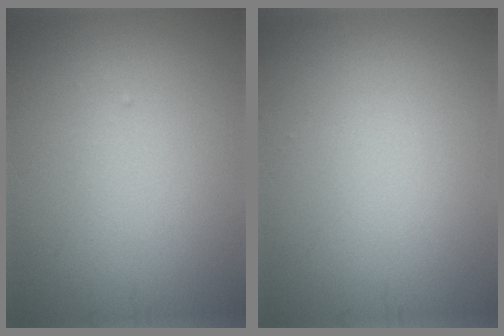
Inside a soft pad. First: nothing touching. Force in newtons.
{"total": 0.0}